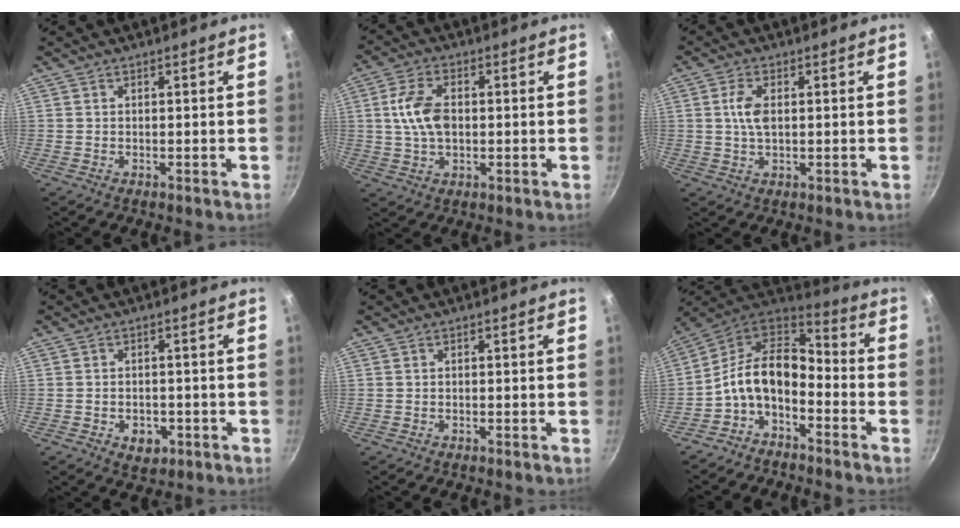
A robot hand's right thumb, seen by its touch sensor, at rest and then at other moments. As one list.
[{"total": 8.4, "force": [0.6, 5.0, 6.8], "torque": [-0.133, 0.008, 0.012]}, {"total": 4.4, "force": [0.6, 2.2, 3.8], "torque": [-0.083, 0.000, 0.009]}, {"total": 4.1, "force": [-1.6, 2.9, 2.4], "torque": [-0.018, 0.008, -0.017]}, {"total": 0.0}, {"total": 11.5, "force": [-4.2, 6.9, 8.2], "torque": [-0.124, 0.091, -0.089]}]